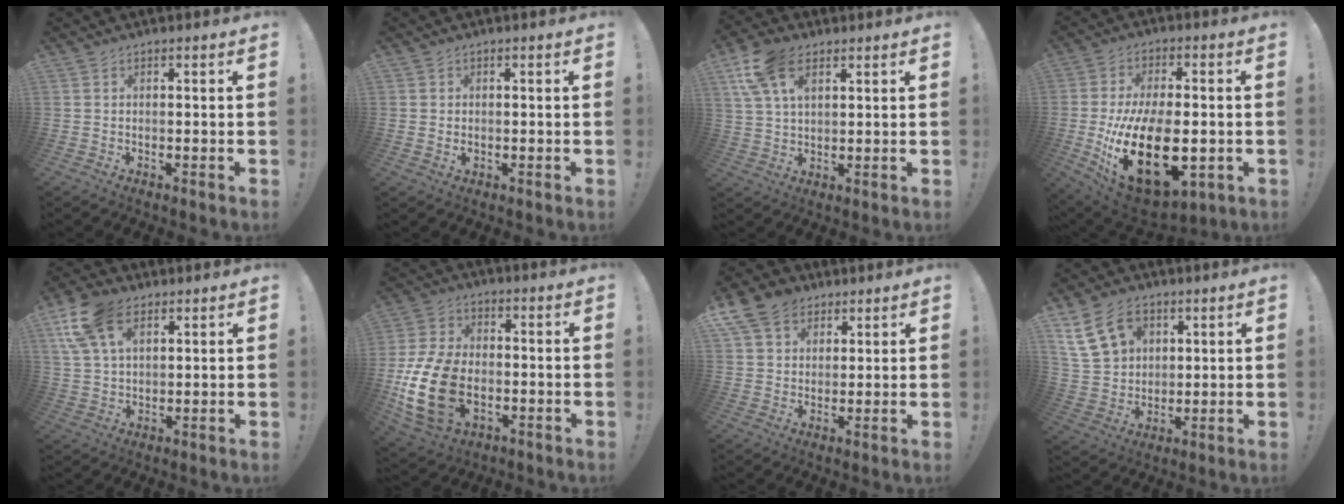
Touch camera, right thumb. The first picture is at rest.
{"total": 0.9, "force": [0.1, 0.8, 0.3], "torque": [-0.003, 0.002, 0.001]}
{"total": 12.0, "force": [5.8, 6.7, 8.1], "torque": [-0.164, -0.009, 0.110]}
{"total": 25.5, "force": [-4.9, 13.4, 21.1], "torque": [-0.397, 0.012, -0.063]}
{"total": 13.1, "force": [6.3, 7.7, 8.5], "torque": [-0.163, -0.013, 0.119]}
{"total": 18.9, "force": [-4.6, 12.8, 13.2], "torque": [-0.261, 0.030, -0.069]}
{"total": 11.2, "force": [6.2, 8.3, 4.2], "torque": [-0.072, -0.030, 0.126]}
{"total": 15.2, "force": [7.4, 11.0, 7.4], "torque": [-0.132, -0.028, 0.146]}